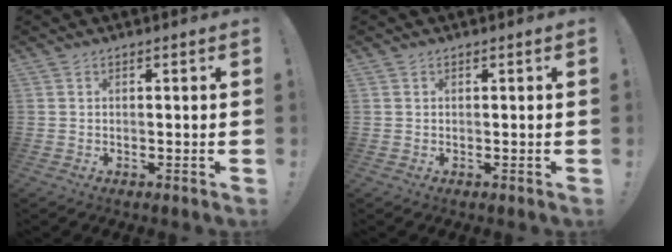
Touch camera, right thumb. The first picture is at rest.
{"total": 0.0}